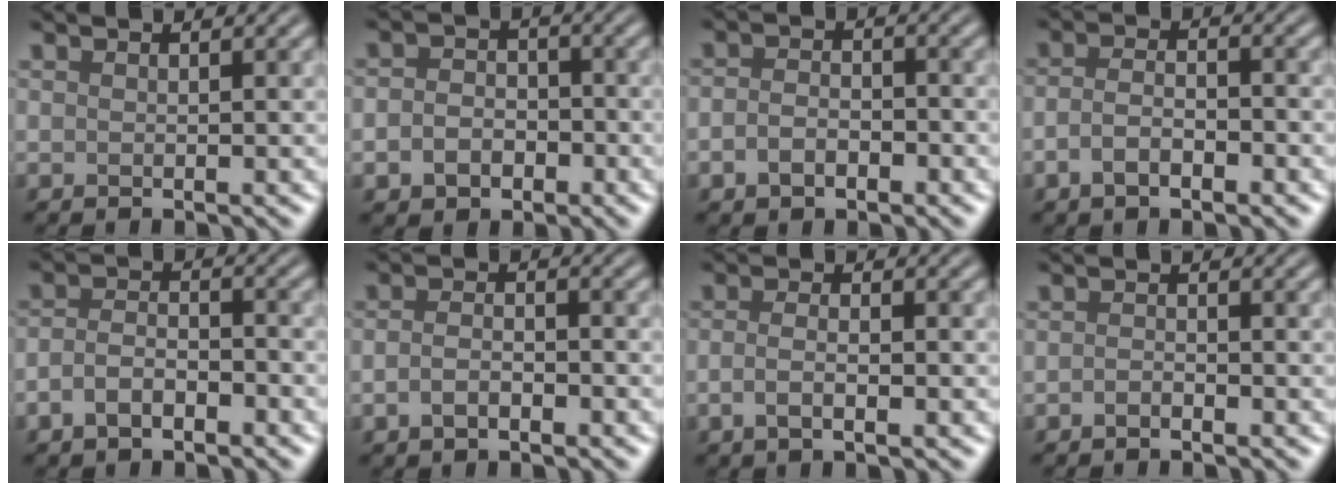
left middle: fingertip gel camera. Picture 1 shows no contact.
{"total": 3.4, "force": [-1.2, 2.7, 1.7], "torque": [-0.014, -0.003, -0.031]}
{"total": 2.5, "force": [-1.1, 1.6, 1.5], "torque": [-0.029, 0.000, -0.025]}
{"total": 2.9, "force": [-1.3, 1.3, 2.3], "torque": [-0.045, 0.000, -0.027]}
{"total": 3.1, "force": [-1.6, 1.6, 2.1], "torque": [-0.043, 0.002, -0.034]}
{"total": 2.3, "force": [-1.0, 1.2, 1.7], "torque": [-0.034, 0.001, -0.022]}
{"total": 2.4, "force": [-0.8, 0.9, 2.1], "torque": [-0.036, -0.003, -0.014]}
{"total": 0.8, "force": [-0.6, 0.3, 0.5], "torque": [-0.011, 0.001, -0.013]}